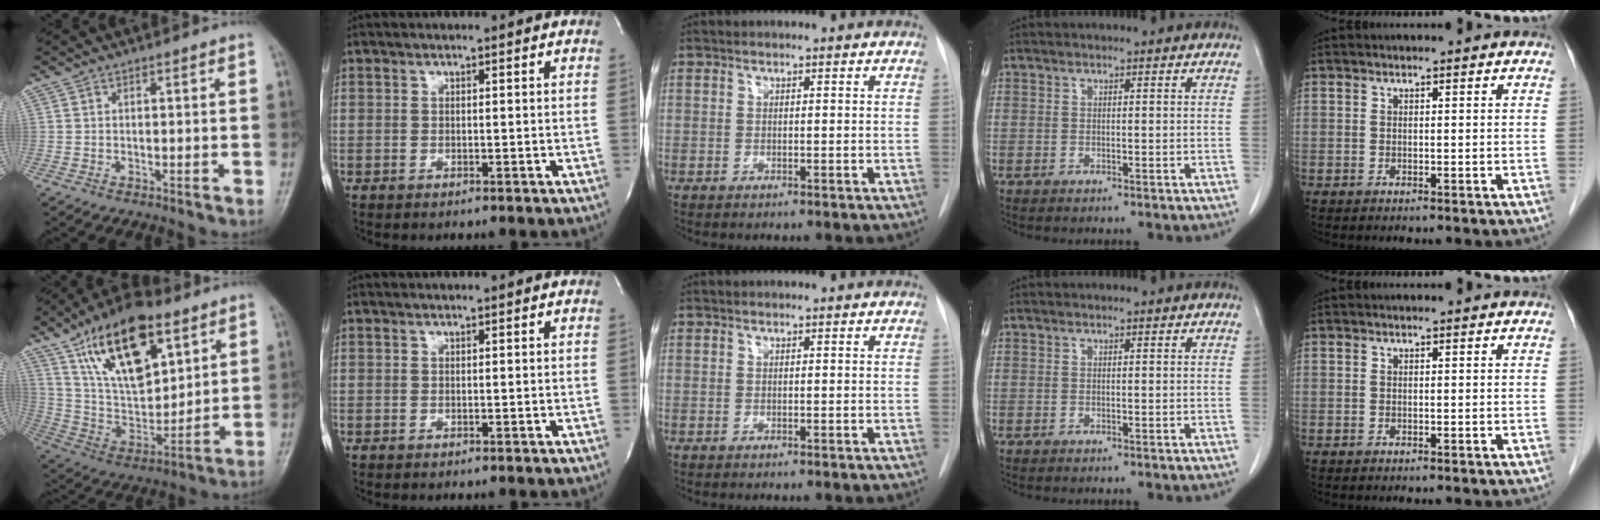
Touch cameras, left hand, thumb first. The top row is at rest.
{"thumb": {"total": 22.2, "force": [11.7, 10.8, 15.5], "torque": [-0.231, -0.045, 0.217]}}